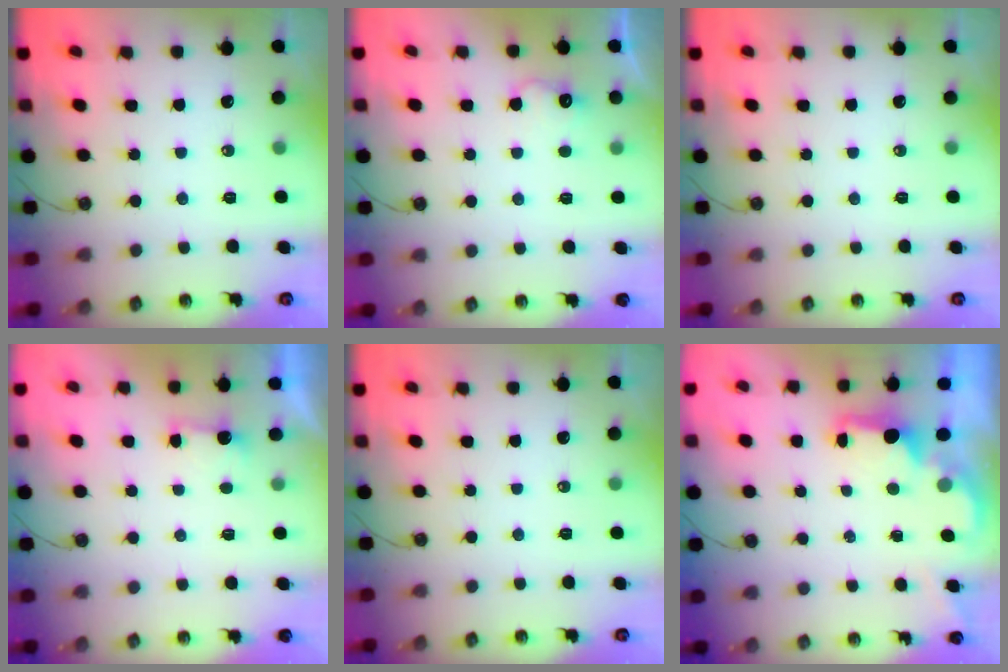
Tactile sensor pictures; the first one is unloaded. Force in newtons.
{"total": 8.7, "press": 8.6, "slide": 1.2}
{"total": 0.0}
{"total": 1.6, "press": 1.4, "slide": 0.9}
{"total": 0.0}
{"total": 1.6, "press": 1.5, "slide": 0.6}